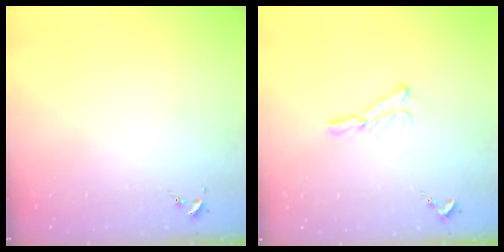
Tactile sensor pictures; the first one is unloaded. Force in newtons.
{"total": 6.9, "press": 6.9, "slide": 0.3}